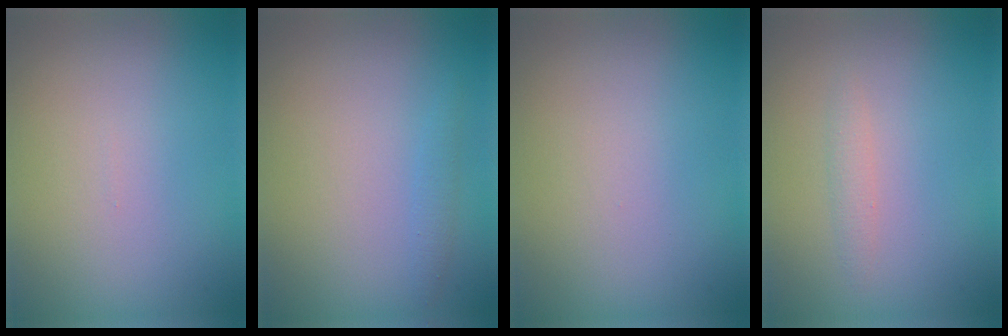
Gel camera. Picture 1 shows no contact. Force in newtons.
{"total": 0.9, "press": 0.9, "slide": 0.0}
{"total": 0.0}
{"total": 0.9, "press": 0.9, "slide": 0.0}